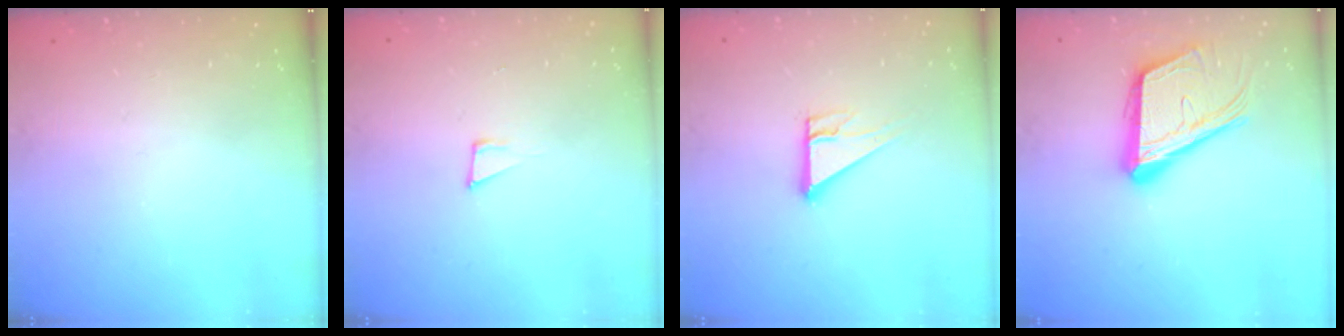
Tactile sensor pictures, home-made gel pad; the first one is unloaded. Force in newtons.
{"total": 6.1, "press": 5.4, "slide": 2.8}
{"total": 6.6, "press": 6.6, "slide": 0.6}
{"total": 17.4, "press": 17.0, "slide": 3.7}